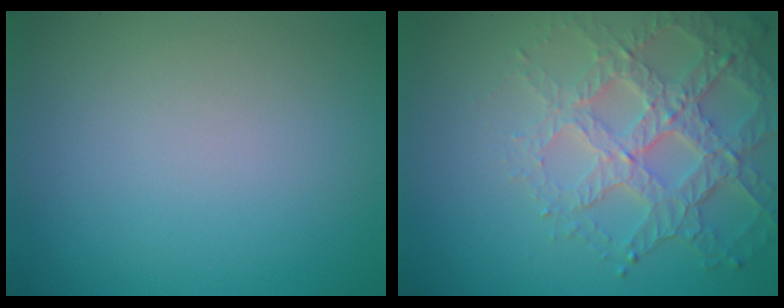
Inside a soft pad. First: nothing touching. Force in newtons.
{"total": 5.5, "press": 4.5, "slide": 3.2}